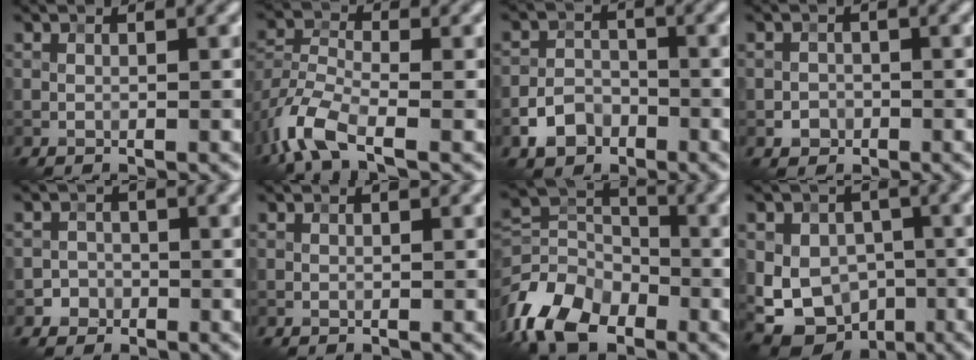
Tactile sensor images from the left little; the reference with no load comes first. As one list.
[{"total": 6.5, "force": [-3.8, 2.8, 4.4], "torque": [-0.102, -0.005, -0.090]}, {"total": 3.3, "force": [-1.8, 2.4, 1.3], "torque": [-0.019, 0.003, -0.037]}, {"total": 1.3, "force": [-0.5, 1.1, 0.3], "torque": [0.004, 0.001, -0.012]}, {"total": 1.6, "force": [-0.8, 1.4, -0.1], "torque": [0.019, 0.009, -0.019]}, {"total": 0.0}, {"total": 9.3, "force": [-4.9, 5.6, 5.4], "torque": [-0.119, -0.008, -0.111]}, {"total": 10.0, "force": [-2.1, 8.1, 5.5], "torque": [-0.067, 0.006, -0.057]}]